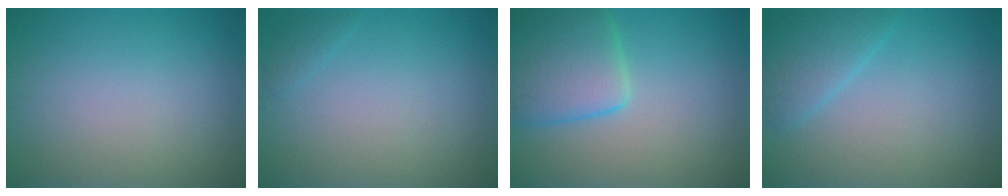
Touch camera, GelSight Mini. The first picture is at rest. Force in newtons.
{"total": 0.7, "press": 0.7, "slide": 0.0}
{"total": 6.2, "press": 6.1, "slide": 0.4}
{"total": 2.8, "press": 2.8, "slide": 0.1}